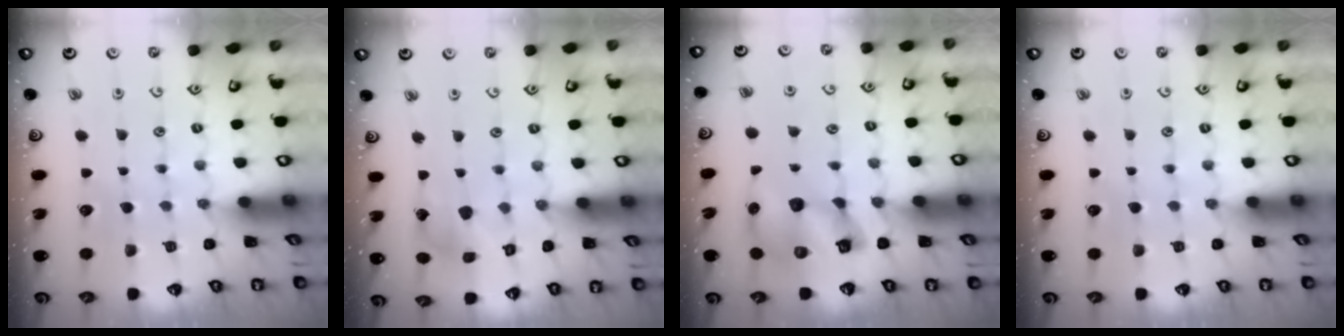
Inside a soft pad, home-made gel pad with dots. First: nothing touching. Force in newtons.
{"total": 6.3, "press": 6.3, "slide": 0.5}
{"total": 11.2, "press": 11.1, "slide": 1.7}
{"total": 0.0}